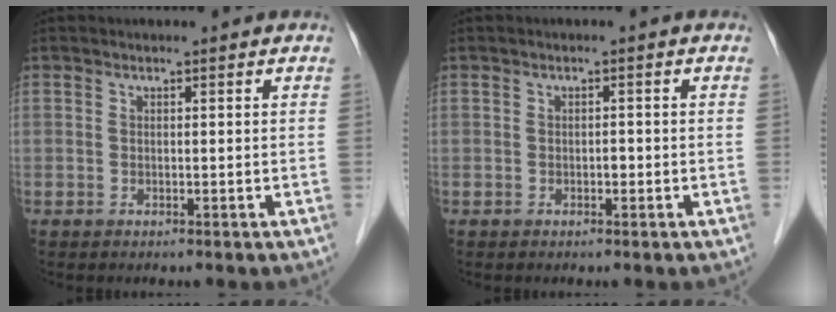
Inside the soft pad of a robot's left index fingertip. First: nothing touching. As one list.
[{"total": 0.7, "force": [-0.4, 0.4, 0.5], "torque": [-0.005, 0.002, -0.007]}]